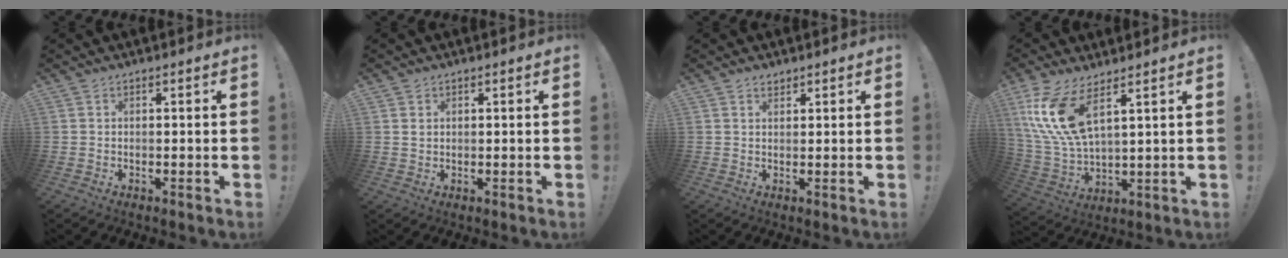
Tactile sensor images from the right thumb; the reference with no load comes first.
{"total": 1.1, "force": [0.5, 0.9, 0.2], "torque": [-0.003, 0.001, 0.011]}
{"total": 1.6, "force": [1.4, 0.8, 0.2], "torque": [0.007, -0.010, 0.024]}
{"total": 14.3, "force": [7.4, 5.3, 11.0], "torque": [-0.225, -0.039, 0.134]}